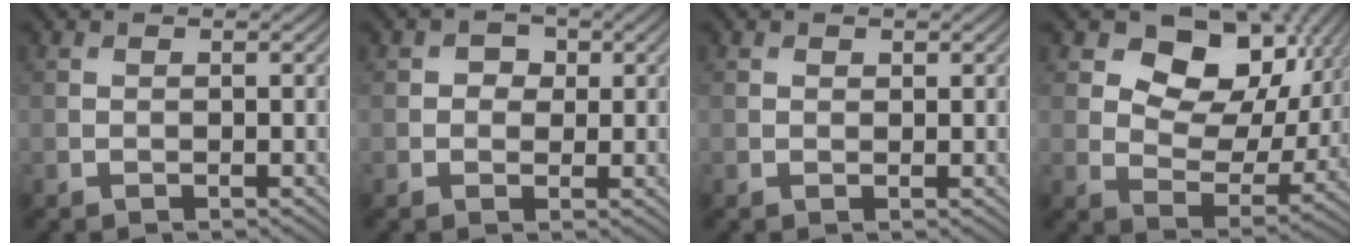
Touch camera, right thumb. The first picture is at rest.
{"total": 2.3, "force": [0.4, 2.0, 1.0], "torque": [-0.011, -0.002, 0.000]}
{"total": 0.5, "force": [0.4, 0.3, 0.1], "torque": [0.000, -0.003, 0.007]}
{"total": 12.0, "force": [5.2, 8.0, 7.3], "torque": [-0.122, 0.003, 0.077]}